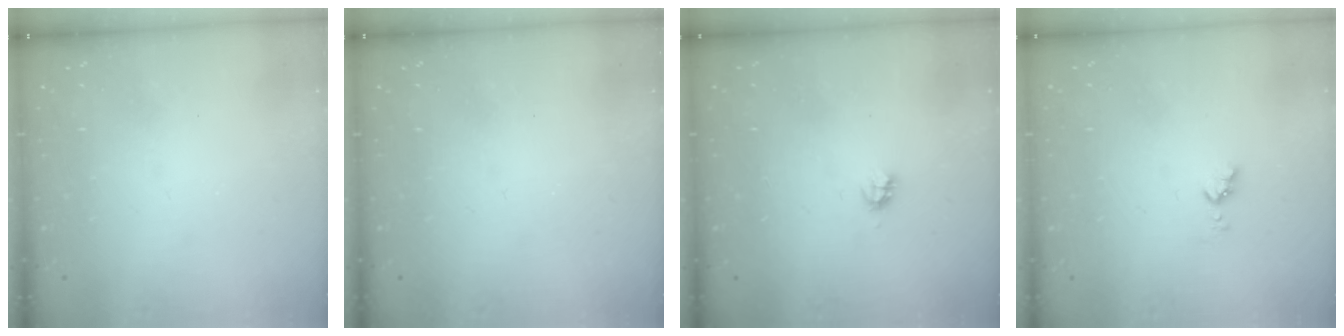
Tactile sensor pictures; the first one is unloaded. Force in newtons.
{"total": 0.0}
{"total": 2.7, "press": 2.7, "slide": 0.2}
{"total": 3.9, "press": 3.9, "slide": 0.5}